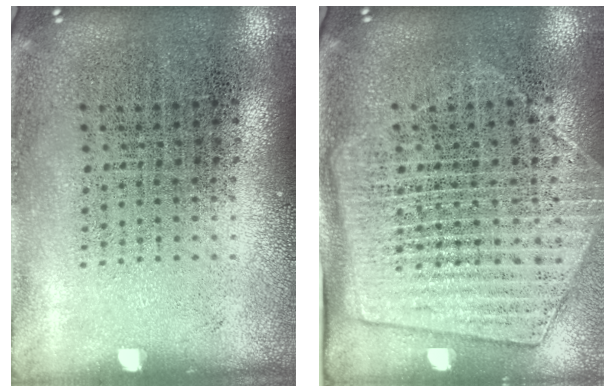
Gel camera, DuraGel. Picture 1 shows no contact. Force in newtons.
{"total": 1.7, "press": 1.5, "slide": 0.8}